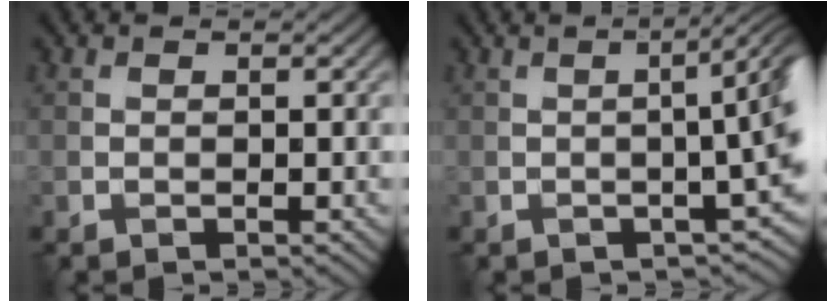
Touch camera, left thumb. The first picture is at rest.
{"total": 7.2, "force": [-0.5, 1.3, 7.0], "torque": [-0.070, 0.006, -0.003]}